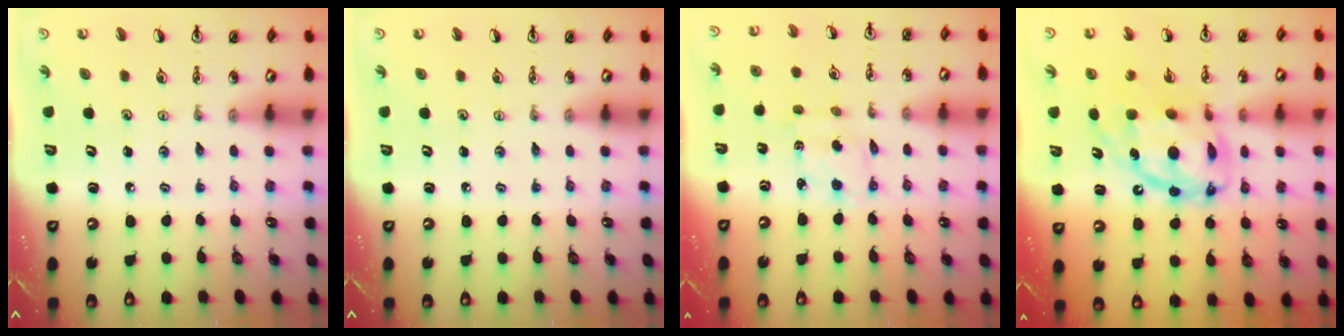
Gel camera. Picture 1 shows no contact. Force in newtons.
{"total": 0.0}
{"total": 2.2, "press": 2.0, "slide": 0.8}
{"total": 14.9, "press": 14.8, "slide": 1.3}